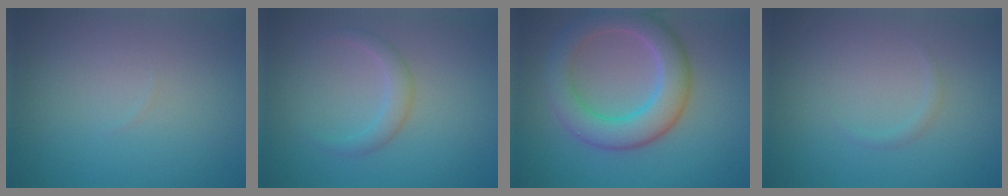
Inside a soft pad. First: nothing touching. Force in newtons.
{"total": 1.7, "press": 1.7, "slide": 0.1}
{"total": 6.0, "press": 6.0, "slide": 0.3}
{"total": 0.6, "press": 0.6, "slide": 0.1}